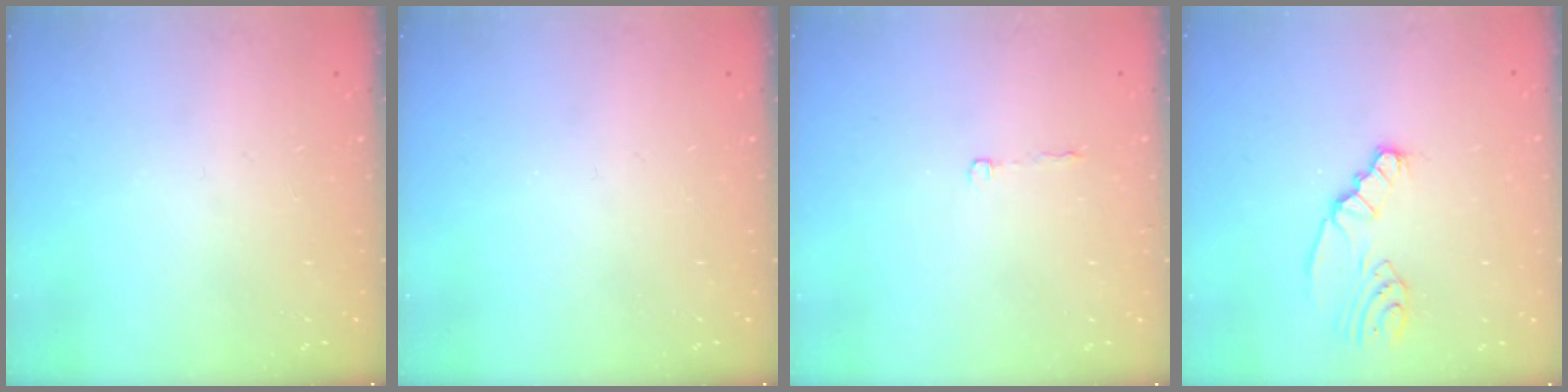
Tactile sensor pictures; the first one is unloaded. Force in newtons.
{"total": 0.0}
{"total": 2.2, "press": 2.2, "slide": 0.4}
{"total": 2.3, "press": 2.2, "slide": 0.3}